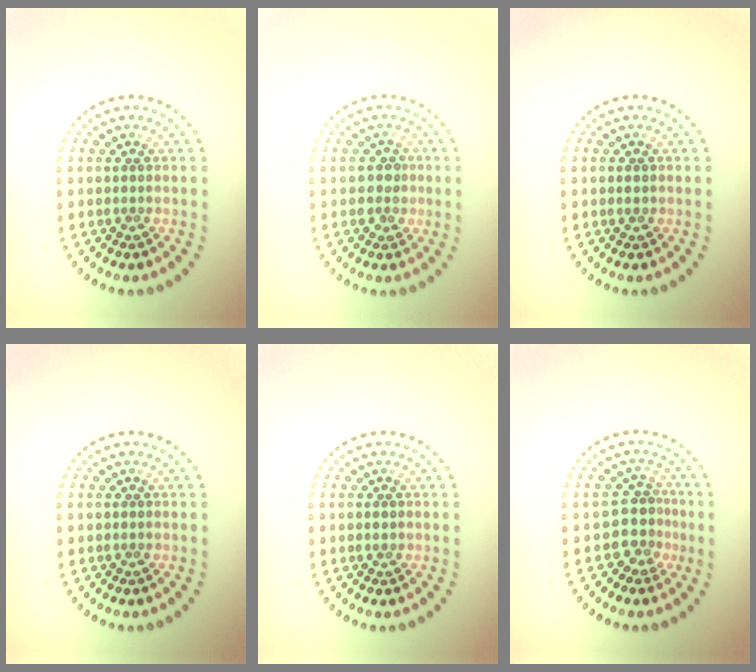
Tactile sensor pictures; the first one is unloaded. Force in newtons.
{"total": 1.6, "press": 1.5, "slide": 0.5}
{"total": 0.9, "press": 0.9, "slide": 0.1}
{"total": 0.0}
{"total": 0.7, "press": 0.7, "slide": 0.1}
{"total": 2.7, "press": 2.0, "slide": 1.8}